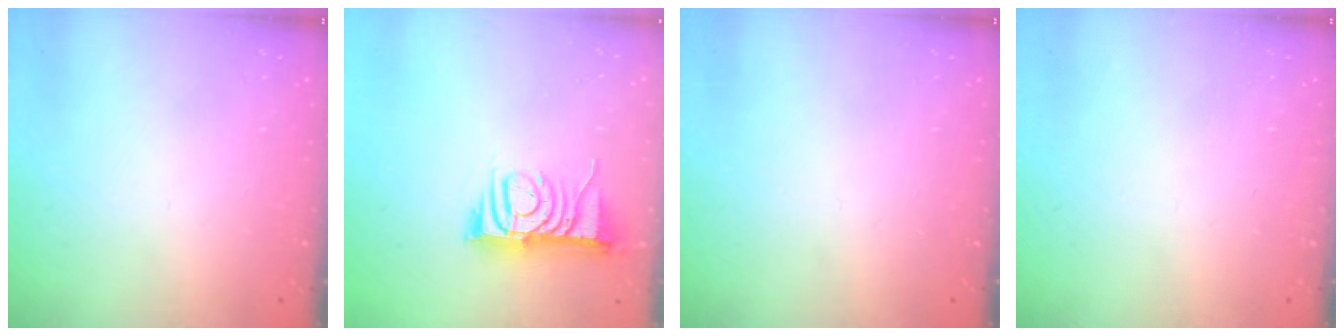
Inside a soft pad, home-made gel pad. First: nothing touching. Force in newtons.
{"total": 8.0, "press": 8.0, "slide": 0.4}
{"total": 0.0}
{"total": 0.0}